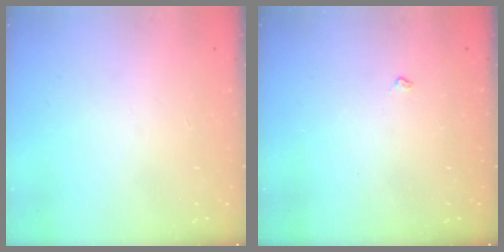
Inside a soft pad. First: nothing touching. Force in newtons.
{"total": 3.2, "press": 3.2, "slide": 0.5}